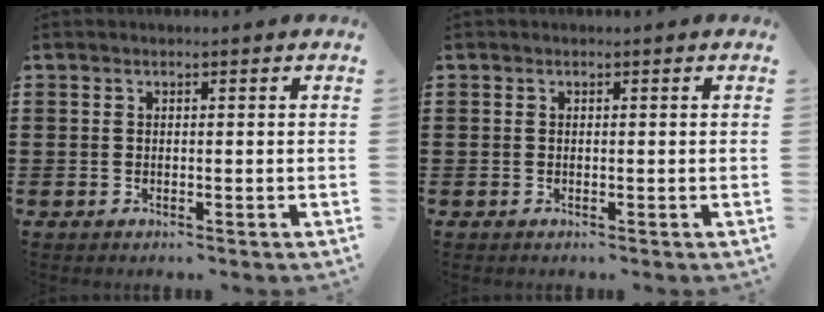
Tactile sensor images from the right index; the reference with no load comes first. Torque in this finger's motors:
{"motor_torque": [-0.07, 0.36, -0.48, -0.16]}